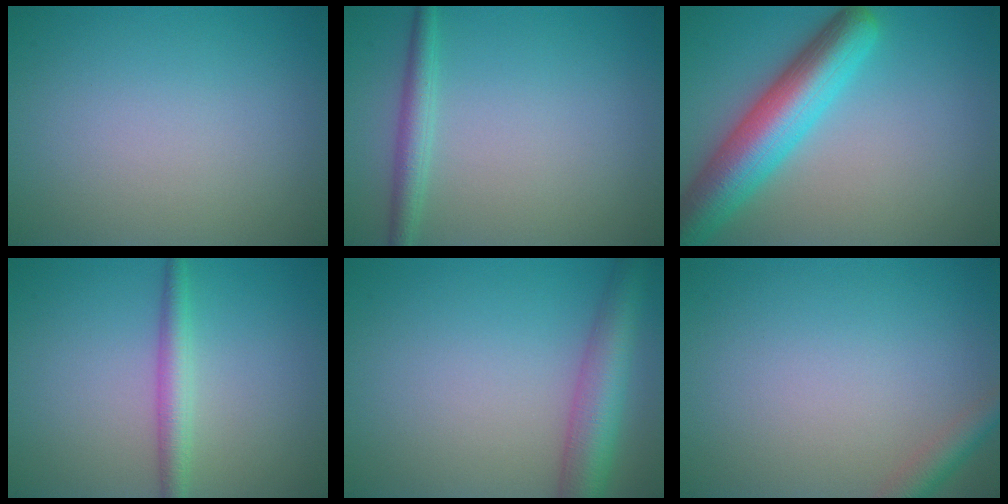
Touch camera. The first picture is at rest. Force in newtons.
{"total": 2.2, "press": 2.2, "slide": 0.1}
{"total": 8.1, "press": 8.1, "slide": 0.4}
{"total": 2.5, "press": 2.5, "slide": 0.0}
{"total": 5.4, "press": 5.4, "slide": 0.3}
{"total": 2.2, "press": 2.2, "slide": 0.2}